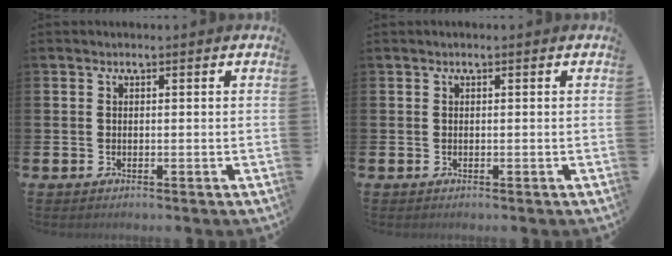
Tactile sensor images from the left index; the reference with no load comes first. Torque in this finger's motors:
{"motor_torque": [-0.08, -0.35, -0.20, 0.06]}